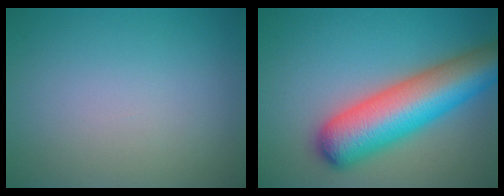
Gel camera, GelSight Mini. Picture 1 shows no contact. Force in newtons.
{"total": 10.2, "press": 10.2, "slide": 0.3}